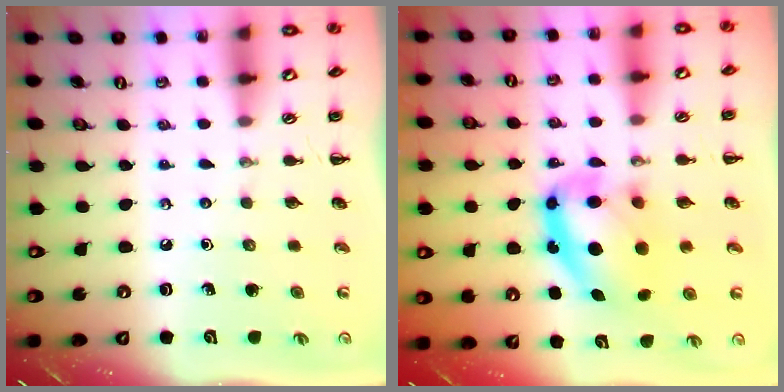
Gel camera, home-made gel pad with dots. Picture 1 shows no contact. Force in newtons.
{"total": 11.9, "press": 11.5, "slide": 3.0}